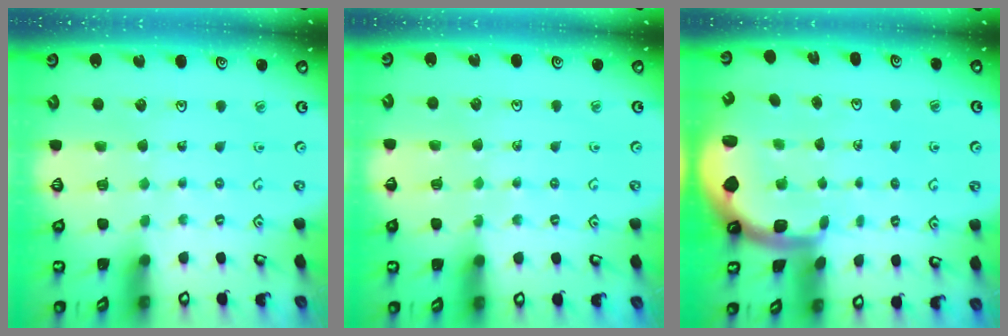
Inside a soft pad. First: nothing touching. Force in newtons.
{"total": 6.5, "press": 6.4, "slide": 1.3}
{"total": 1.7, "press": 1.6, "slide": 0.4}